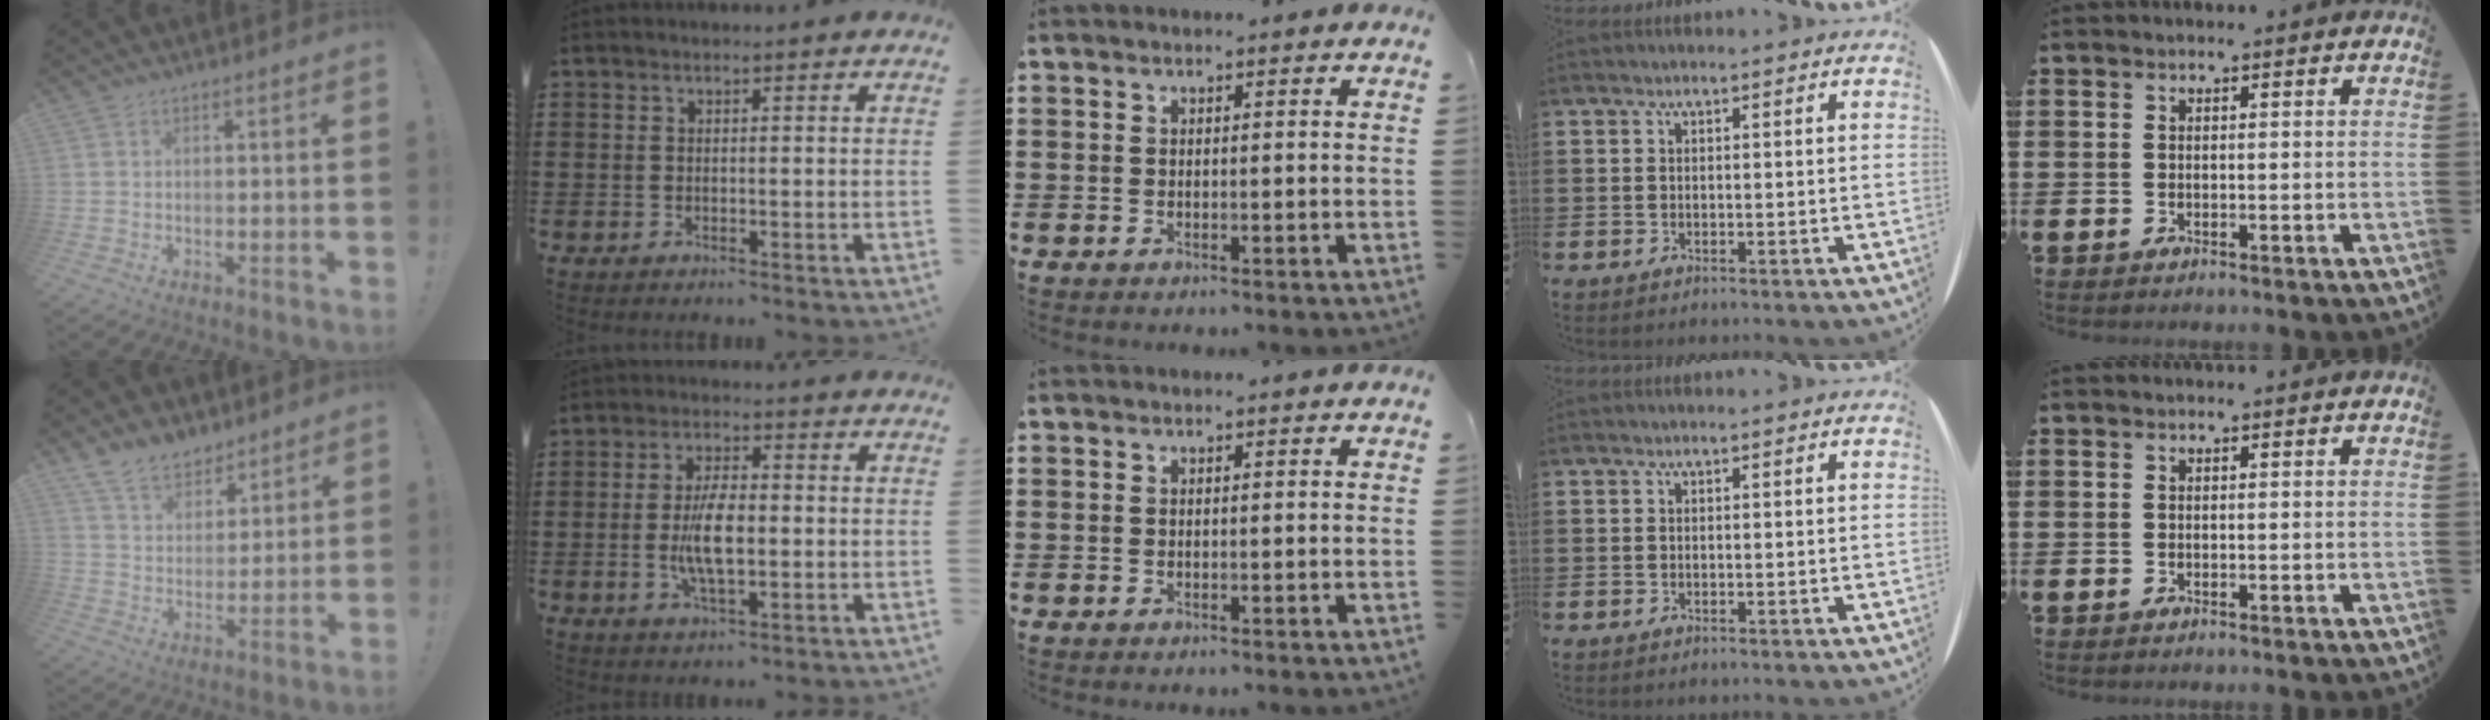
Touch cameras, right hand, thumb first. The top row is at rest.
{"thumb": {"total": 10.4, "force": [8.3, 5.6, 2.8], "torque": [-0.054, -0.059, 0.163]}, "index": {"total": 7.7, "force": [-0.8, 3.0, 7.0], "torque": [-0.151, -0.005, -0.020]}}